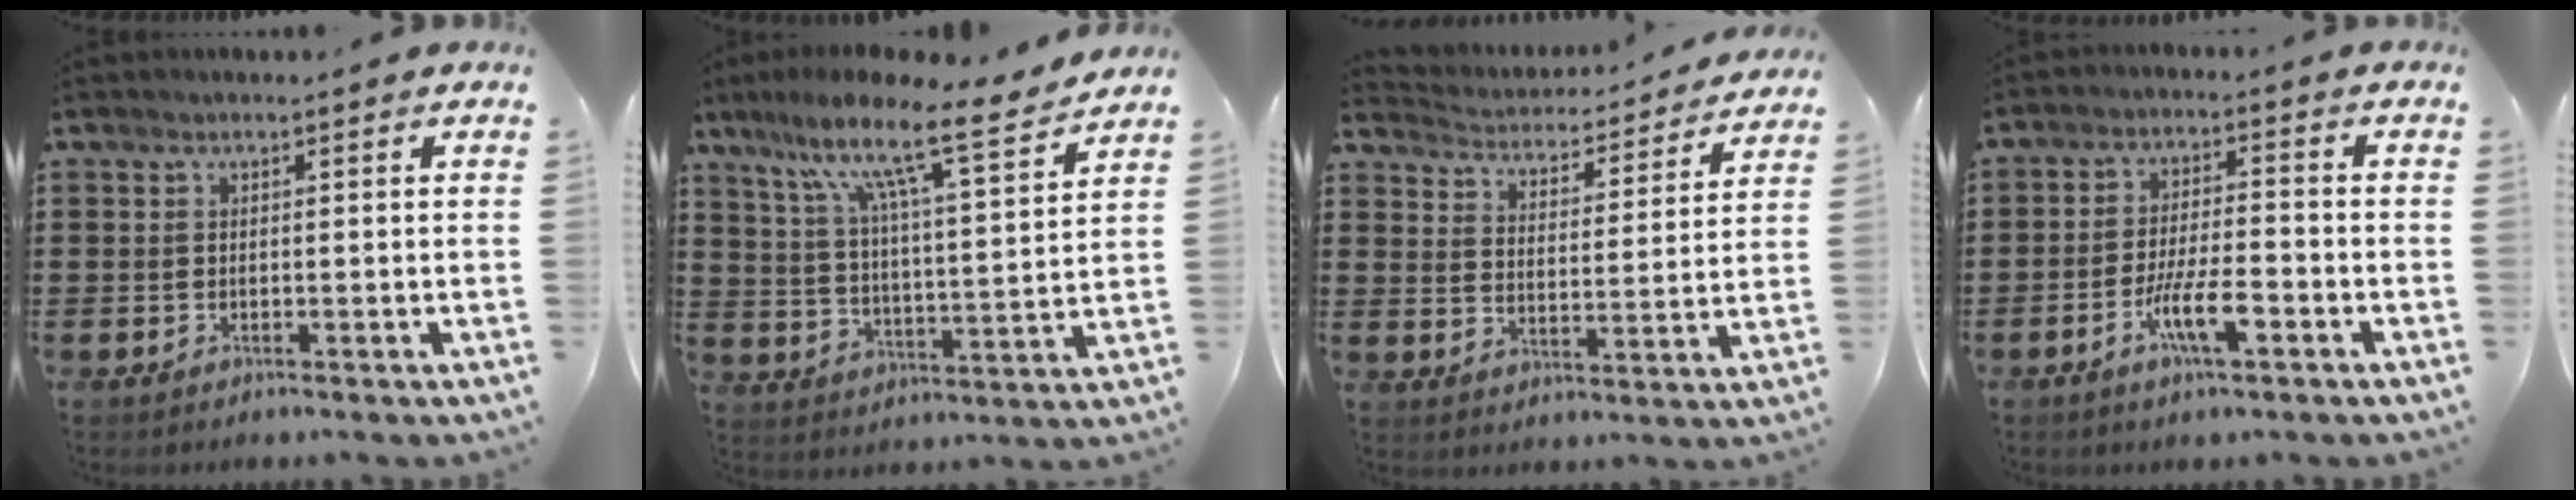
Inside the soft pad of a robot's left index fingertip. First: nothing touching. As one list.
[{"total": 11.7, "force": [8.8, 0.8, 7.7], "torque": [-0.163, -0.060, 0.136]}, {"total": 3.5, "force": [3.5, 0.2, 0.1], "torque": [-0.024, -0.033, 0.054]}, {"total": 7.2, "force": [-3.2, 1.7, 6.3], "torque": [-0.126, -0.006, -0.060]}]